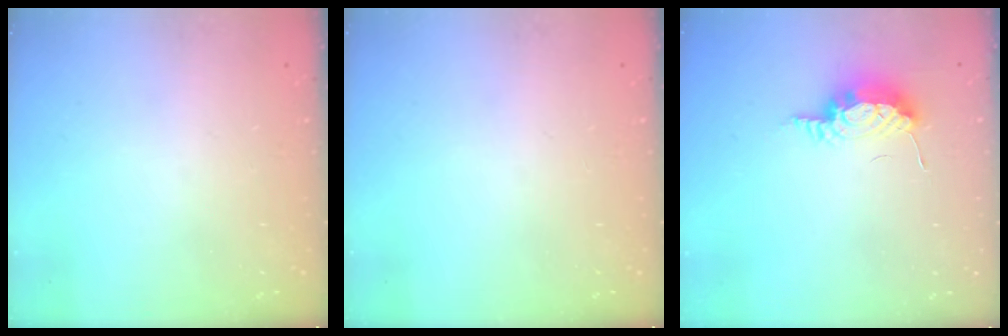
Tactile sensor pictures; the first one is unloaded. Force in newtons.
{"total": 0.0}
{"total": 8.3, "press": 8.3, "slide": 0.9}